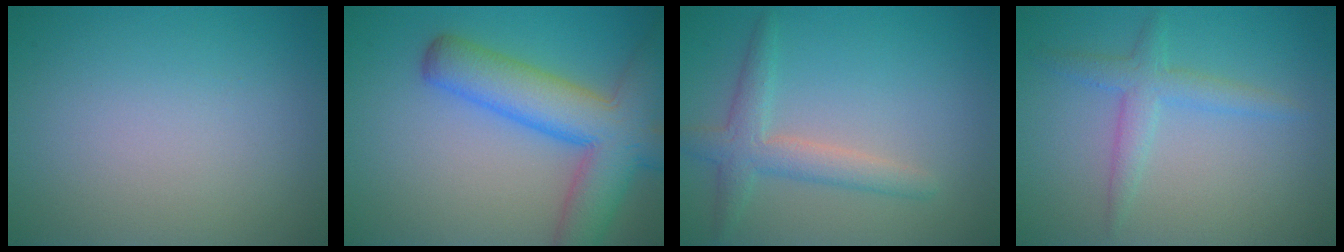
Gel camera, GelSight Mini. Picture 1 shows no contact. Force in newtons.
{"total": 7.7, "press": 7.7, "slide": 0.7}
{"total": 3.2, "press": 3.2, "slide": 0.2}
{"total": 2.5, "press": 2.5, "slide": 0.1}